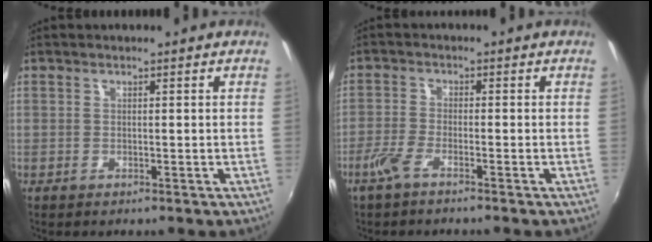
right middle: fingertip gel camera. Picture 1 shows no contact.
{"total": 3.8, "force": [-2.9, 0.6, 2.4], "torque": [-0.066, -0.005, -0.061]}